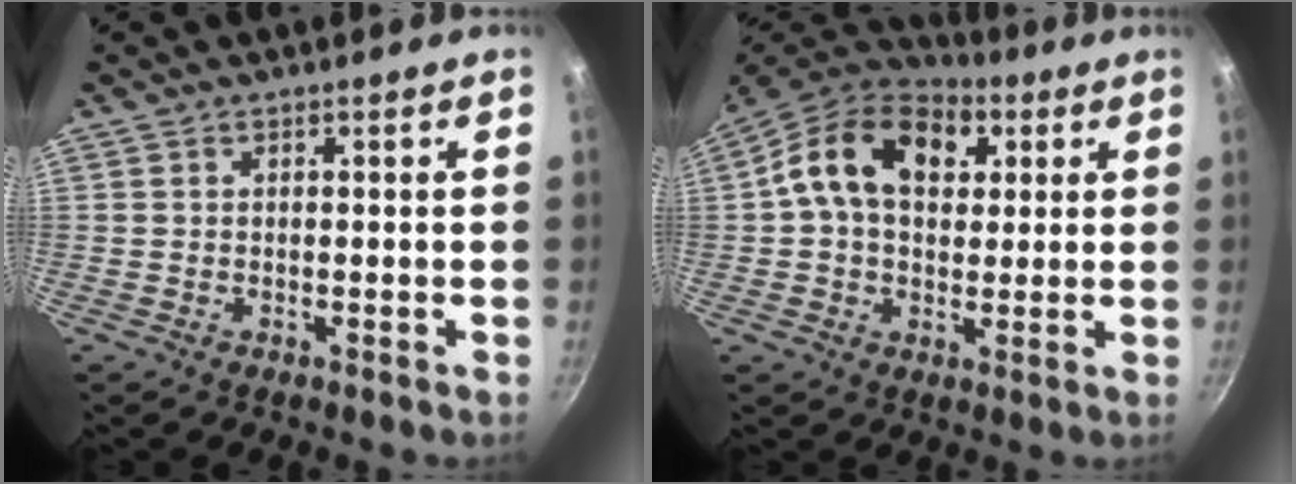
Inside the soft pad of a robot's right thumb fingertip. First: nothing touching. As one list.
[{"total": 17.1, "force": [4.0, 11.7, 11.8], "torque": [-0.182, 0.018, 0.059]}]